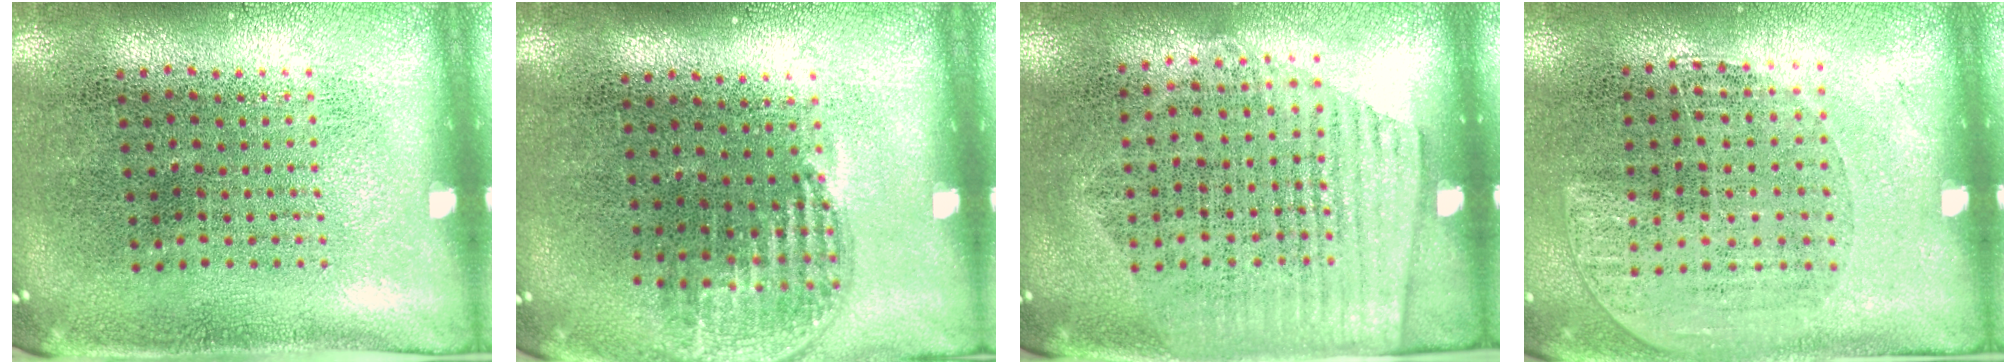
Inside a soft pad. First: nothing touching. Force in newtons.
{"total": 1.1, "press": 1.0, "slide": 0.4}
{"total": 1.5, "press": 1.2, "slide": 0.8}
{"total": 1.1, "press": 1.0, "slide": 0.6}